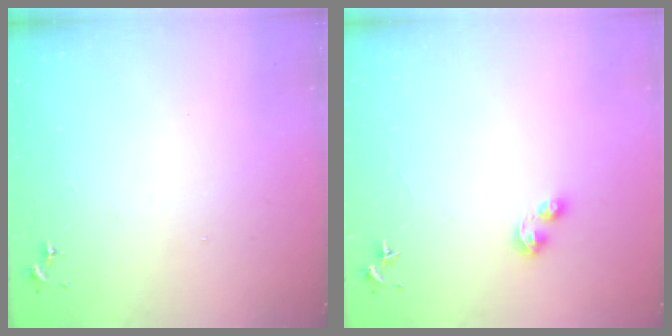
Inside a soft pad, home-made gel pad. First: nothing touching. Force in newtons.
{"total": 4.1, "press": 4.1, "slide": 0.5}